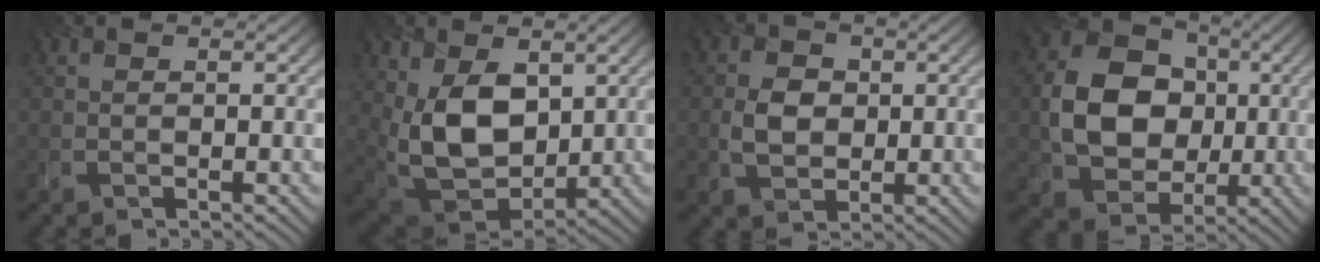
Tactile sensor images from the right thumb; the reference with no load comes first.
{"total": 11.6, "force": [2.4, 7.4, 8.5], "torque": [-0.204, -0.010, 0.049]}
{"total": 3.9, "force": [0.1, 3.1, 2.3], "torque": [-0.052, 0.000, -0.005]}
{"total": 11.0, "force": [0.2, 8.8, 6.5], "torque": [-0.150, 0.006, 0.002]}